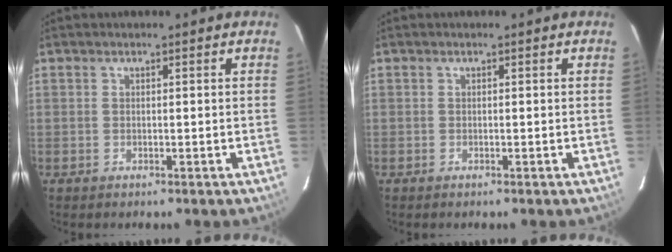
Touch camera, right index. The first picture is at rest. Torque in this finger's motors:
{"motor_torque": [0.02, -0.11, 0.02, 0.00]}